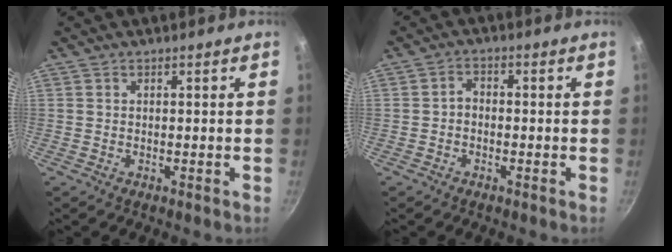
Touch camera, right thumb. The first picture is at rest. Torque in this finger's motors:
{"motor_torque": [-0.09, -0.06, 0.25, -0.13, 0.06]}